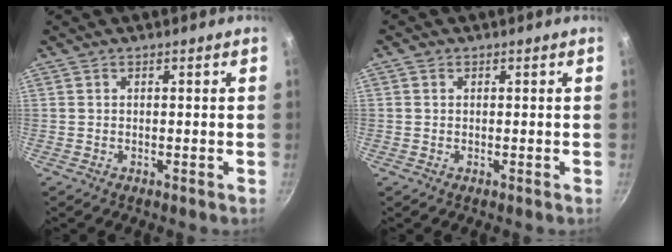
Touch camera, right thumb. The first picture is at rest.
{"total": 1.5, "force": [-0.1, 1.5, 0.1], "torque": [0.007, 0.004, -0.003]}